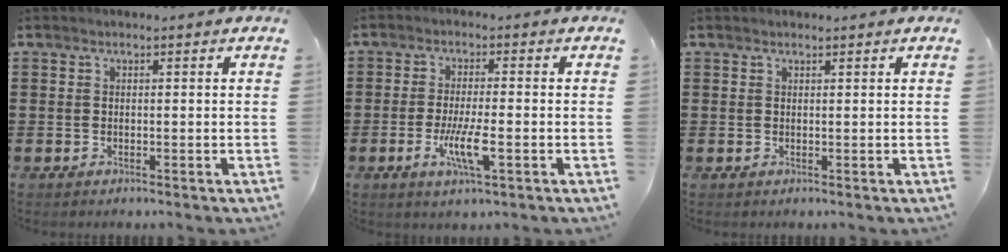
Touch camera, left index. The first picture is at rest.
{"total": 6.1, "force": [-2.0, 1.2, 5.7], "torque": [-0.119, -0.013, -0.040]}
{"total": 0.5, "force": [0.5, 0.0, 0.2], "torque": [-0.005, -0.001, 0.010]}